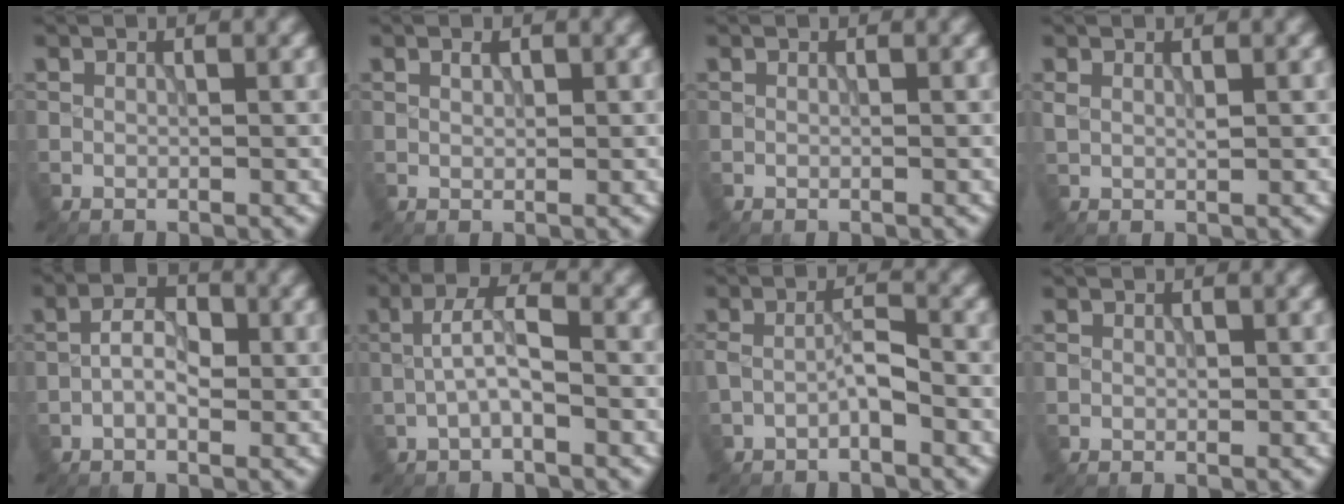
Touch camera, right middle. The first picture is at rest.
{"total": 0.8, "force": [0.4, 0.4, 0.5], "torque": [-0.011, 0.000, 0.009]}
{"total": 0.0}
{"total": 1.0, "force": [0.5, 0.5, 0.8], "torque": [-0.021, -0.002, 0.014]}
{"total": 3.0, "force": [-0.7, 1.7, 2.5], "torque": [-0.042, 0.007, -0.018]}
{"total": 3.3, "force": [-0.7, 1.2, 3.0], "torque": [-0.058, 0.010, -0.018]}
{"total": 2.0, "force": [-1.1, 0.5, 1.6], "torque": [-0.030, 0.007, -0.026]}
{"total": 0.6, "force": [0.0, 0.5, 0.4], "torque": [-0.007, -0.002, 0.001]}